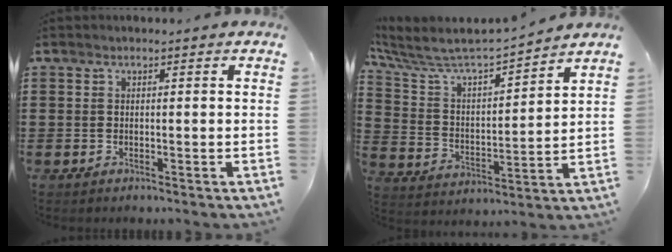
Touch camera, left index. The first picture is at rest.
{"total": 5.9, "force": [5.5, 0.6, 2.0], "torque": [-0.069, -0.046, 0.086]}